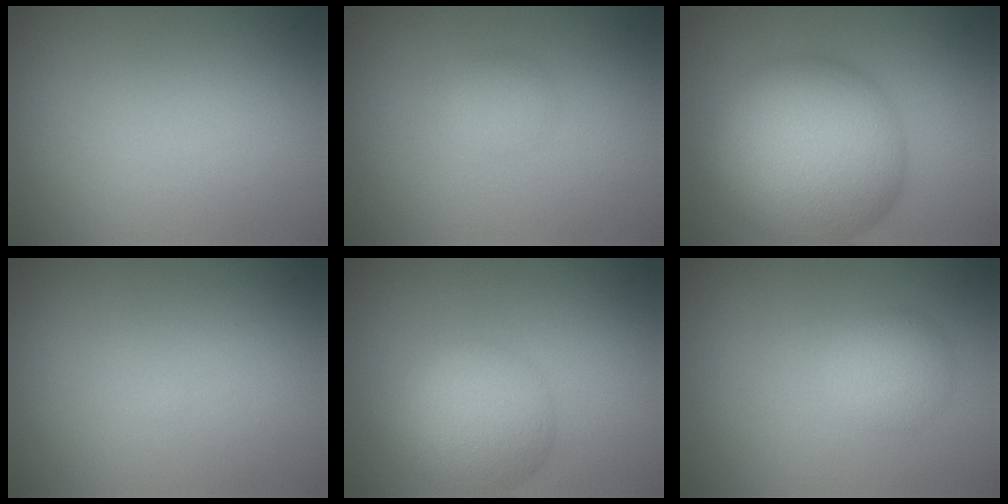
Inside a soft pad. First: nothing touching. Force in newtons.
{"total": 1.4, "press": 1.4, "slide": 0.0}
{"total": 13.5, "press": 13.5, "slide": 0.4}
{"total": 0.0}
{"total": 6.0, "press": 6.0, "slide": 0.4}
{"total": 2.6, "press": 2.6, "slide": 0.1}